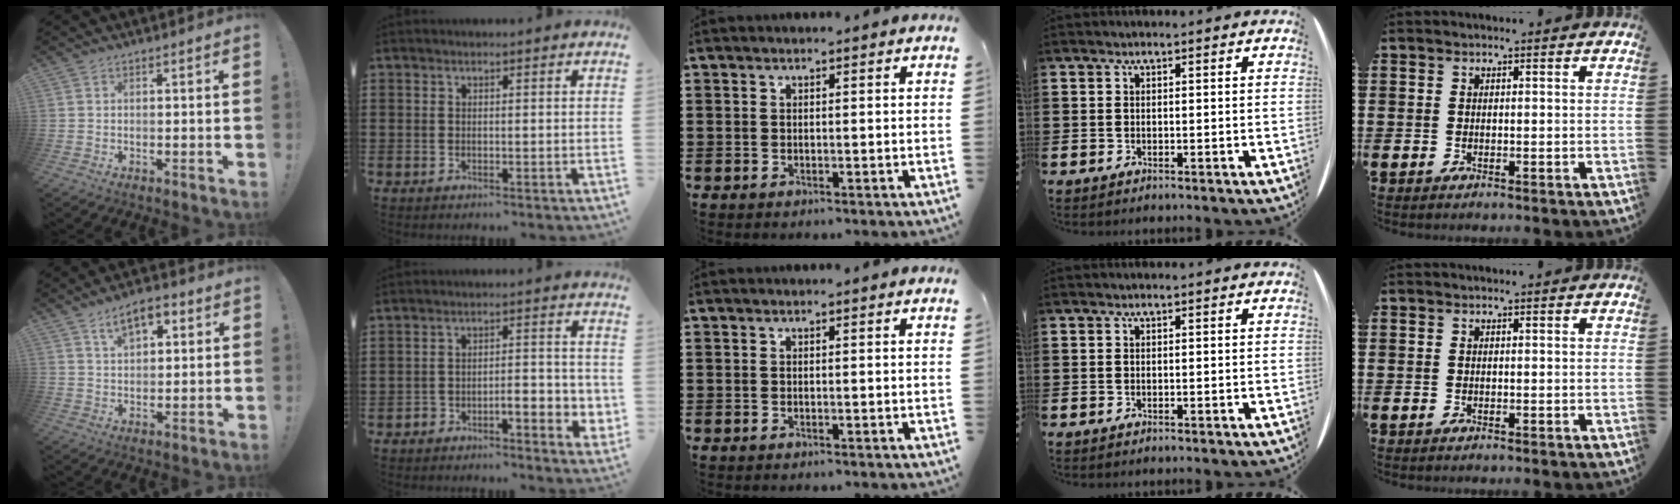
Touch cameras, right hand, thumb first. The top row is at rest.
{"thumb": {"total": 8.1, "force": [4.3, 4.3, 5.4], "torque": [-0.073, -0.009, 0.074]}, "index": {"total": 4.3, "force": [-2.6, 1.7, 2.9], "torque": [-0.050, 0.009, -0.049]}}